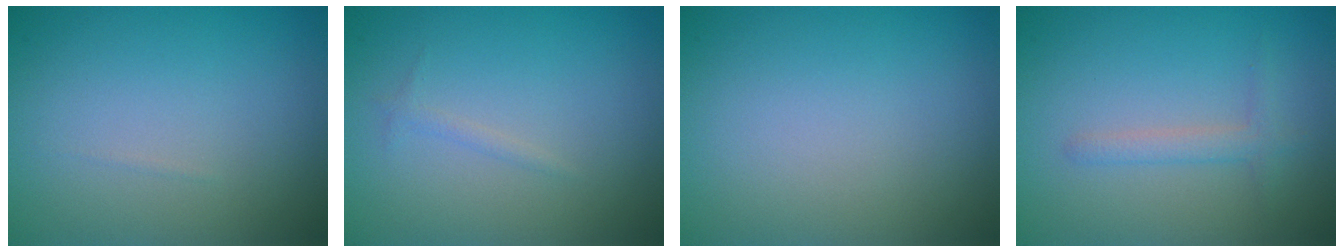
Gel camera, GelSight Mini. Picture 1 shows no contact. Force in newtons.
{"total": 0.6, "press": 0.6, "slide": 0.1}
{"total": 0.0}
{"total": 1.5, "press": 1.5, "slide": 0.0}